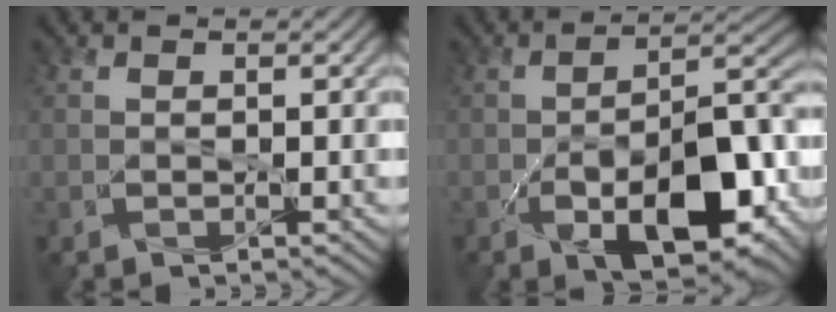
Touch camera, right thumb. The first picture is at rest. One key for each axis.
{"total": 13.5, "fx": -5.4, "fy": 6.2, "fz": 10.7, "tx": -0.169, "ty": -0.024, "tz": -0.082}